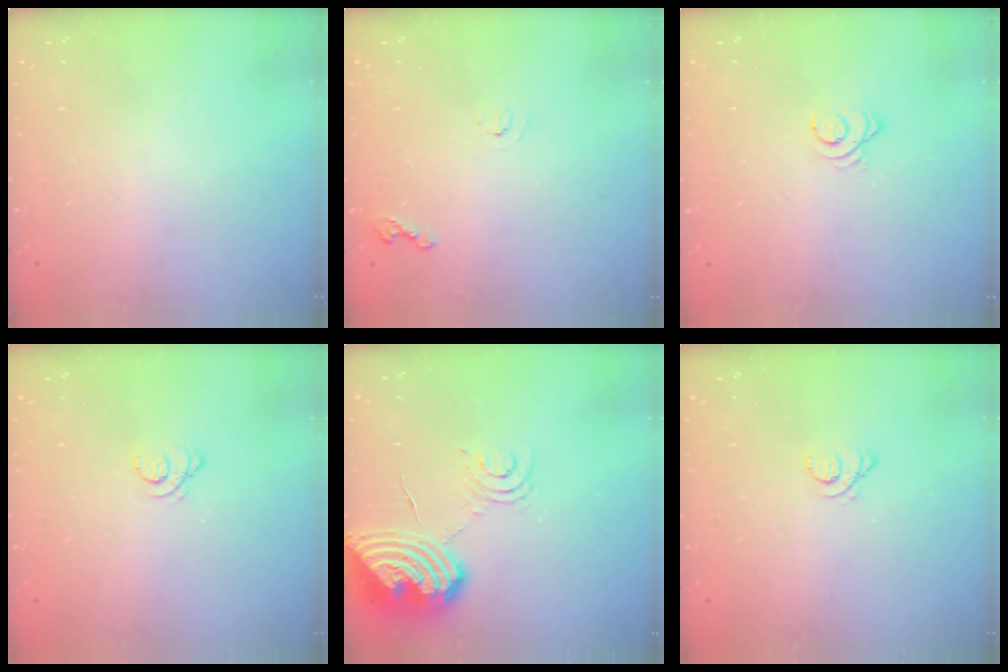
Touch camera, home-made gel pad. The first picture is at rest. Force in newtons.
{"total": 4.0, "press": 3.9, "slide": 0.6}
{"total": 2.7, "press": 2.7, "slide": 0.3}
{"total": 1.5, "press": 1.4, "slide": 0.2}
{"total": 14.5, "press": 14.4, "slide": 1.8}
{"total": 1.4, "press": 1.4, "slide": 0.2}